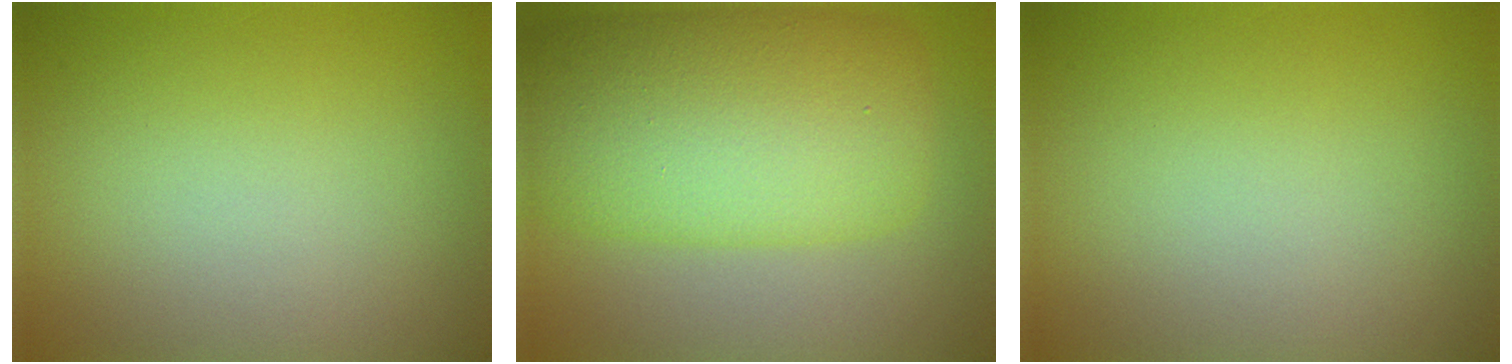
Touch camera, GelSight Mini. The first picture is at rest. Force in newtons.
{"total": 11.1, "press": 11.1, "slide": 0.1}
{"total": 0.0}